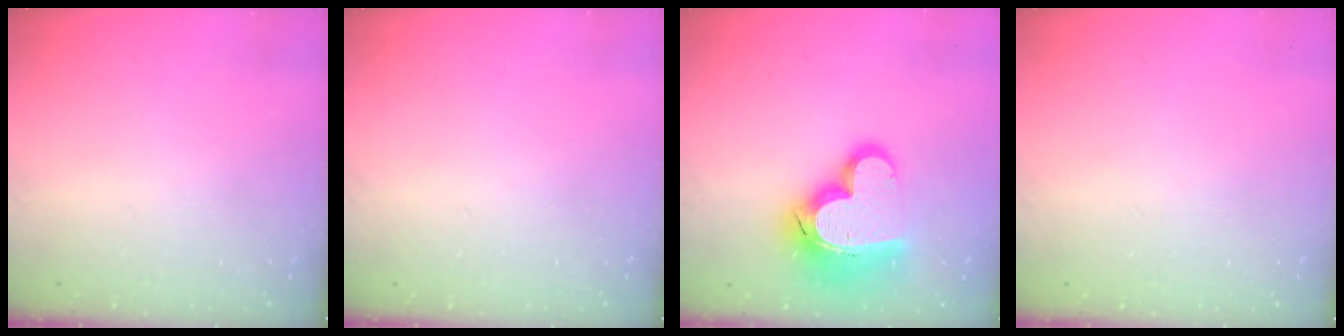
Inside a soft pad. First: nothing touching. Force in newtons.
{"total": 0.0}
{"total": 19.3, "press": 19.2, "slide": 1.8}
{"total": 0.8, "press": 0.8, "slide": 0.1}